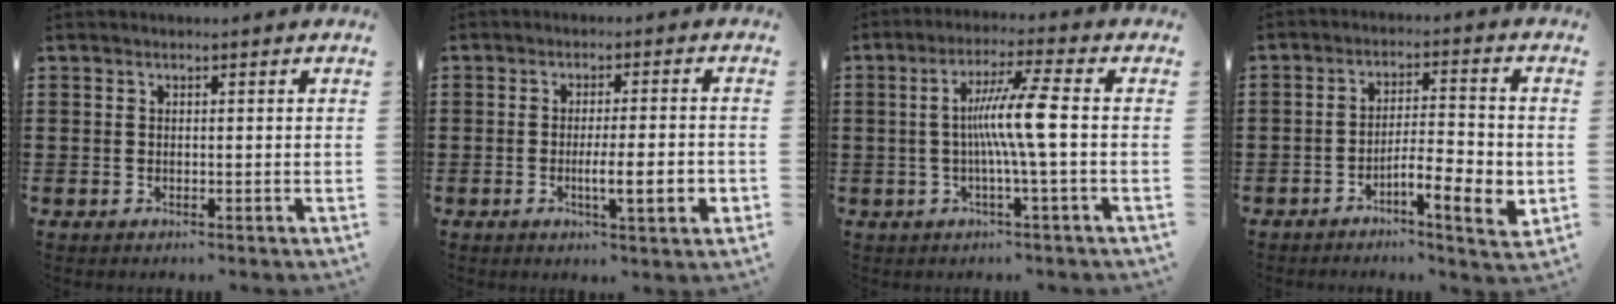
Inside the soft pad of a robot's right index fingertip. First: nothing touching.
{"total": 6.7, "force": [-1.6, 0.9, 6.5], "torque": [-0.103, -0.005, -0.026]}
{"total": 8.0, "force": [-0.4, -0.5, 8.0], "torque": [-0.147, -0.001, -0.018]}
{"total": 7.0, "force": [-3.0, 1.5, 6.2], "torque": [-0.091, -0.003, -0.051]}